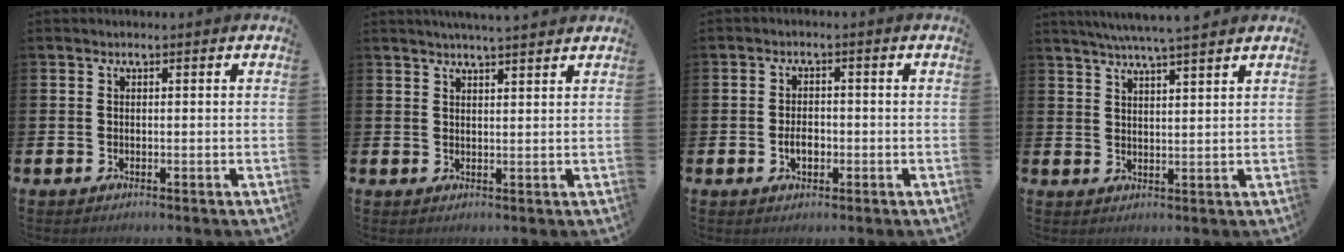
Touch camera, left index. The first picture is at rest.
{"total": 3.3, "force": [3.2, -0.3, 0.8], "torque": [-0.013, -0.013, 0.056]}
{"total": 2.6, "force": [-0.6, 1.6, 1.9], "torque": [-0.027, -0.001, -0.015]}
{"total": 5.4, "force": [5.1, -0.5, 1.8], "torque": [-0.048, -0.018, 0.092]}